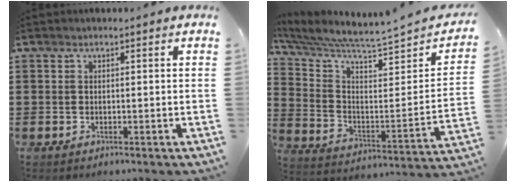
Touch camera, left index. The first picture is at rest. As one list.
[{"total": 5.2, "force": [4.7, -0.2, 2.2], "torque": [-0.069, -0.057, 0.075]}]